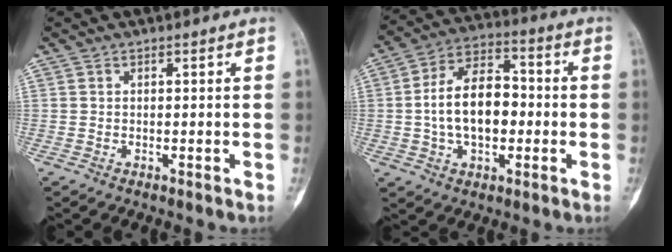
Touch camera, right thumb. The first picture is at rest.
{"total": 14.0, "force": [-0.9, 8.6, 11.0], "torque": [-0.170, 0.032, -0.020]}